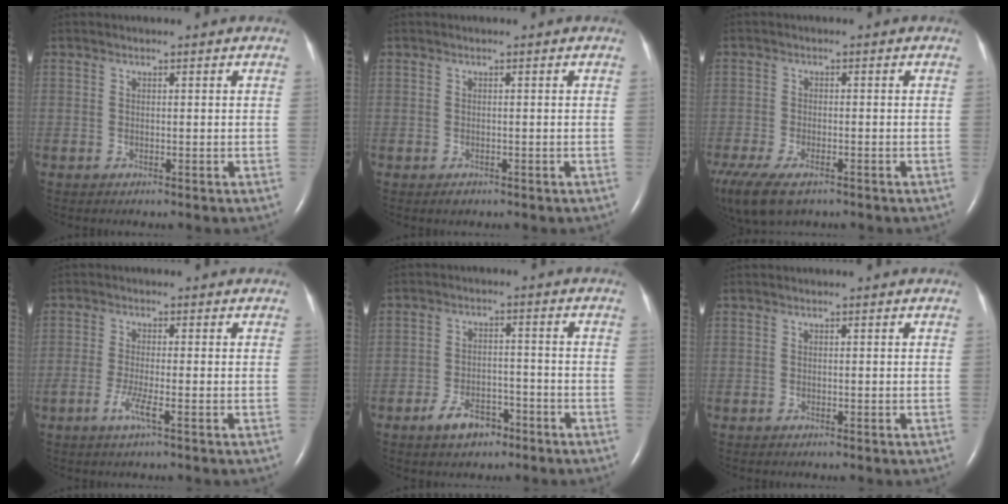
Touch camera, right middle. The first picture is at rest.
{"total": 0.8, "force": [-0.5, 0.5, 0.3], "torque": [-0.006, -0.001, -0.005]}
{"total": 12.2, "force": [-8.1, 5.3, 7.5], "torque": [-0.175, -0.024, -0.129]}
{"total": 3.2, "force": [-1.6, 0.1, 2.8], "torque": [-0.062, -0.006, -0.034]}
{"total": 5.6, "force": [-3.7, 3.0, 2.9], "torque": [-0.058, 0.005, -0.056]}
{"total": 0.0}